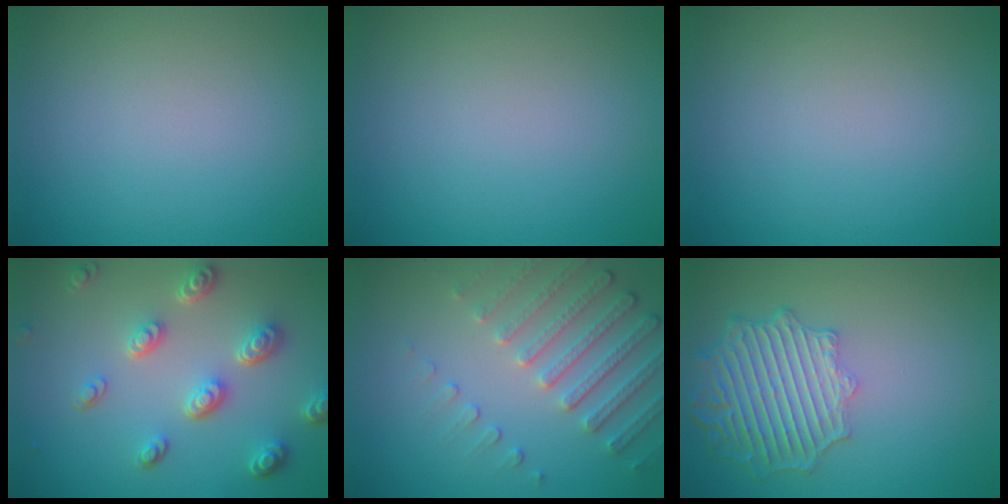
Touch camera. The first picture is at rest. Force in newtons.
{"total": 0.0}
{"total": 0.0}
{"total": 4.8, "press": 3.7, "slide": 3.0}
{"total": 4.9, "press": 3.6, "slide": 3.3}
{"total": 6.3, "press": 5.0, "slide": 3.7}